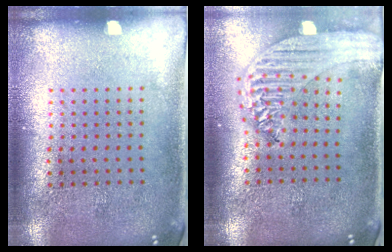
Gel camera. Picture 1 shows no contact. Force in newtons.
{"total": 2.2, "press": 2.0, "slide": 1.0}